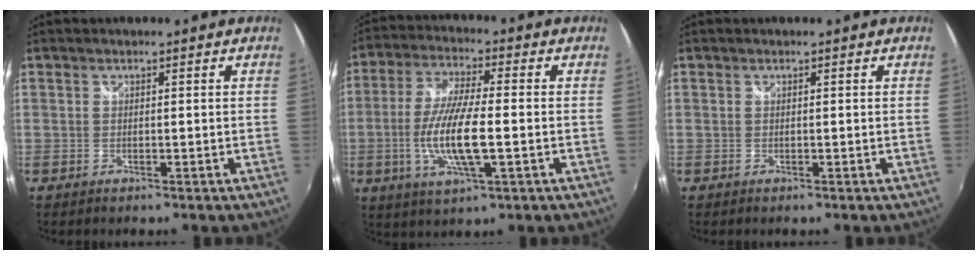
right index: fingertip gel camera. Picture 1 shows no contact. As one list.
[{"total": 11.9, "force": [-2.3, 2.7, 11.3], "torque": [-0.229, -0.010, -0.046]}, {"total": 0.0}]